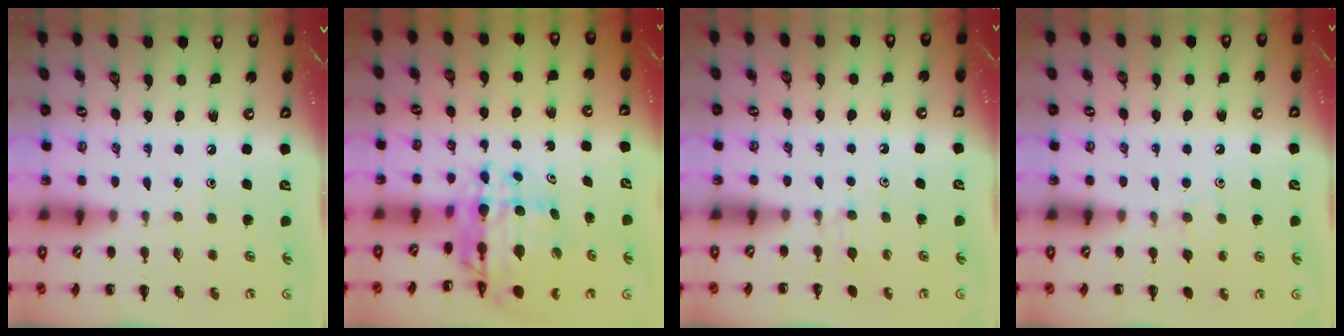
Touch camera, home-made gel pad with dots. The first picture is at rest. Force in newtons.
{"total": 9.3, "press": 8.7, "slide": 3.2}
{"total": 3.6, "press": 3.4, "slide": 1.2}
{"total": 5.6, "press": 5.2, "slide": 1.9}